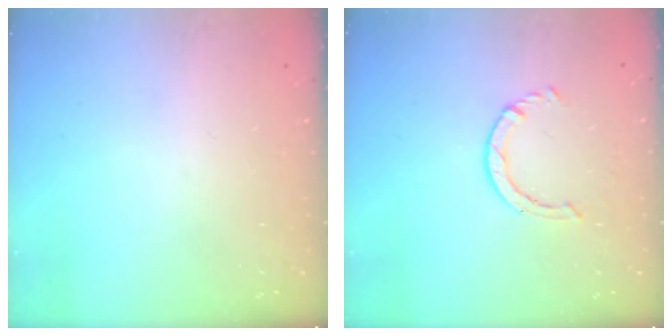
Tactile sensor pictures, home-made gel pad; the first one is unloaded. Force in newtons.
{"total": 2.5, "press": 2.5, "slide": 0.3}